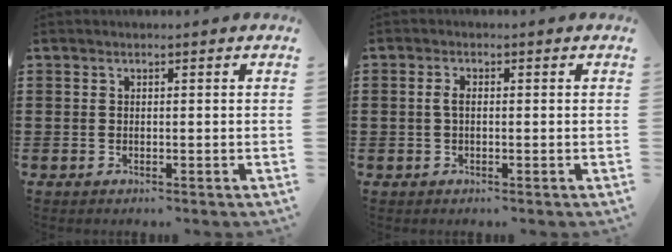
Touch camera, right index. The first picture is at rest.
{"total": 1.8, "force": [-0.1, 0.8, 1.6], "torque": [-0.040, 0.000, -0.004]}